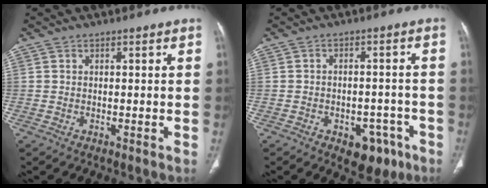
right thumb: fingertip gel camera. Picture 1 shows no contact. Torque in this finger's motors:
{"motor_torque": [0.87, 0.50, -0.18, -0.01, 0.17]}